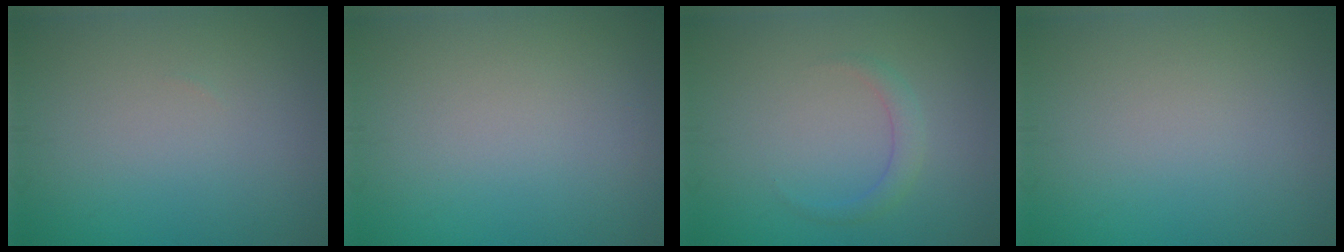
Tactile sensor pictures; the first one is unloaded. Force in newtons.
{"total": 0.0}
{"total": 1.5, "press": 1.5, "slide": 0.1}
{"total": 0.0}